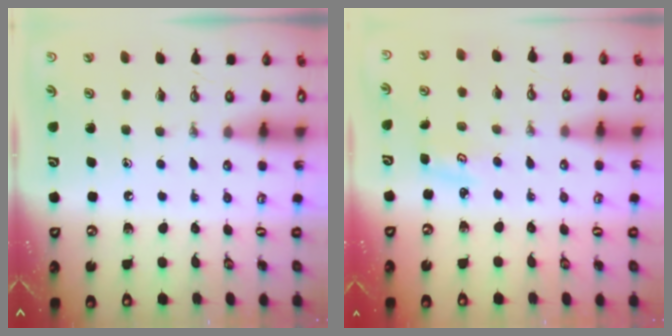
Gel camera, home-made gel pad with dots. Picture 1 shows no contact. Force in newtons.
{"total": 2.8, "press": 2.8, "slide": 0.2}